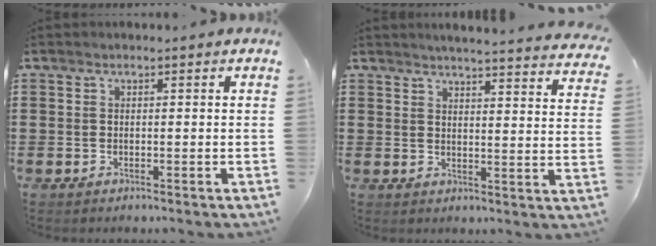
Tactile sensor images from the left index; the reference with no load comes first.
{"total": 3.8, "force": [3.7, -0.7, 0.6], "torque": [-0.029, -0.027, 0.062]}